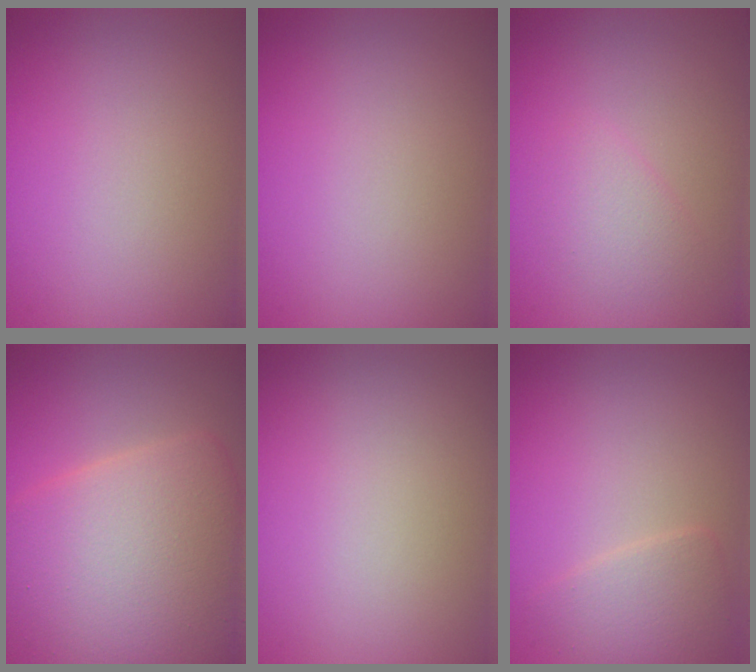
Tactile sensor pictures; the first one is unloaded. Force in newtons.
{"total": 0.0}
{"total": 1.8, "press": 1.8, "slide": 0.1}
{"total": 11.8, "press": 11.8, "slide": 0.6}
{"total": 0.0}
{"total": 2.4, "press": 2.4, "slide": 0.0}